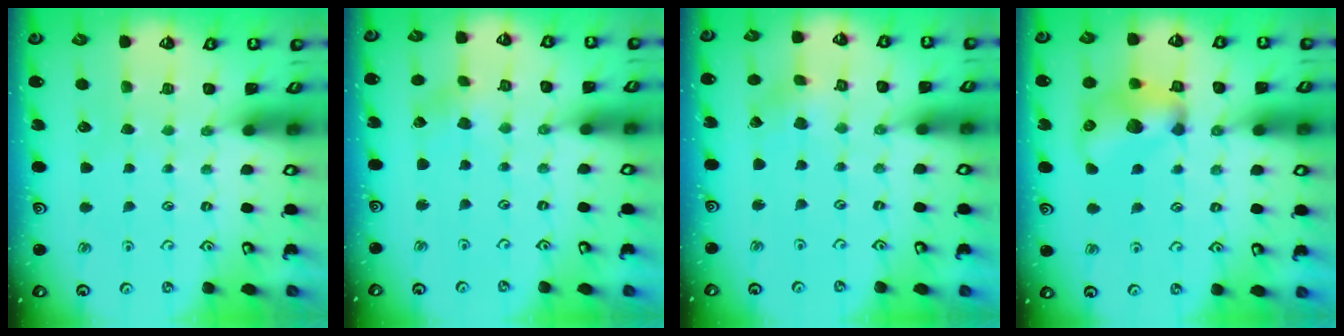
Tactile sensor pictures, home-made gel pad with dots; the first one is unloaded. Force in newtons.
{"total": 1.5, "press": 1.4, "slide": 0.2}
{"total": 0.6, "press": 0.5, "slide": 0.2}
{"total": 13.3, "press": 13.3, "slide": 0.9}